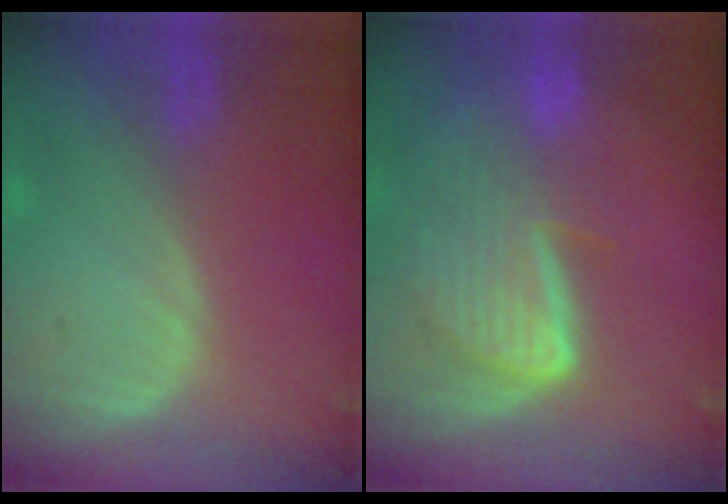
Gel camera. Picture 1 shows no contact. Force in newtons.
{"total": 9.3, "press": 8.0, "slide": 4.6}